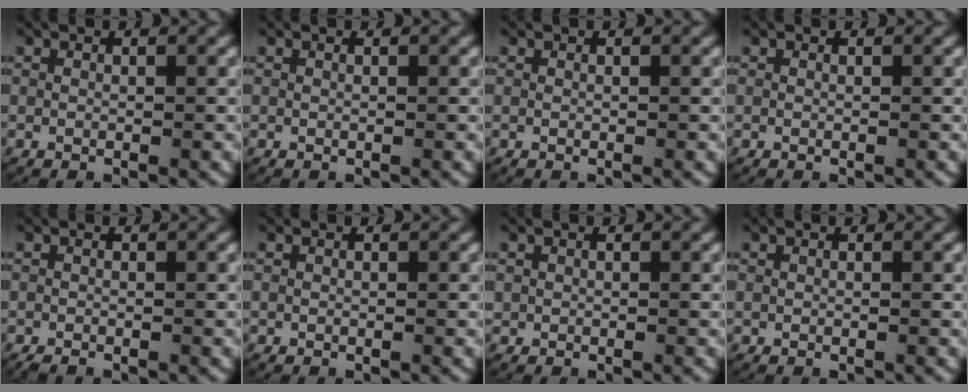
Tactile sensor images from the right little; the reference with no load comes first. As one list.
[{"total": 0.0}, {"total": 0.0}, {"total": 0.0}, {"total": 0.8, "force": [-0.7, 0.1, 0.2], "torque": [-0.006, -0.007, -0.010]}, {"total": 0.0}, {"total": 0.7, "force": [0.1, 0.7, 0.2], "torque": [-0.007, -0.002, 0.003]}, {"total": 0.0}]